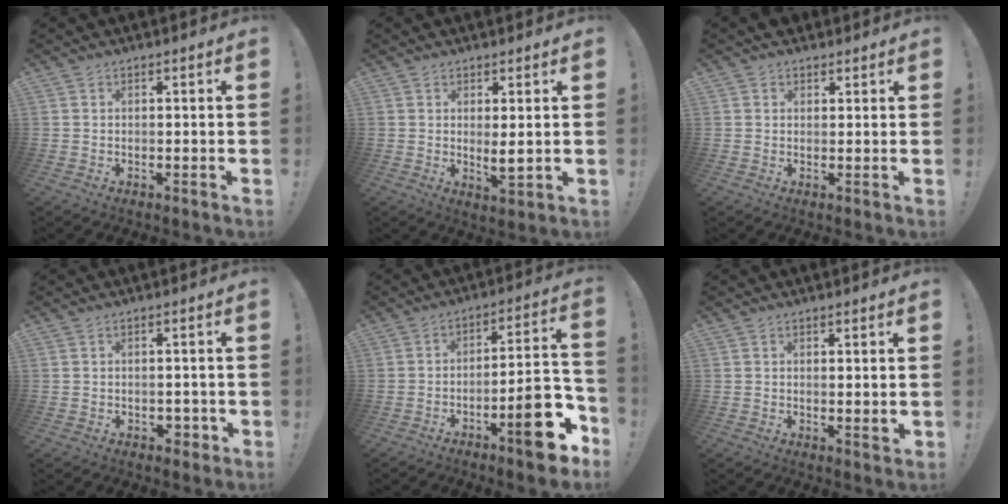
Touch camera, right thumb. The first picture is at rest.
{"total": 4.3, "force": [1.1, 0.8, 4.1], "torque": [-0.043, -0.027, 0.017]}
{"total": 2.5, "force": [1.6, 1.8, 0.3], "torque": [0.000, -0.006, 0.029]}
{"total": 2.9, "force": [-1.0, 2.1, 1.7], "torque": [-0.017, 0.001, -0.016]}
{"total": 16.7, "force": [-8.0, 4.5, 13.9], "torque": [-0.161, 0.046, -0.120]}
{"total": 1.8, "force": [1.1, 0.2, 1.4], "torque": [-0.005, -0.012, 0.015]}